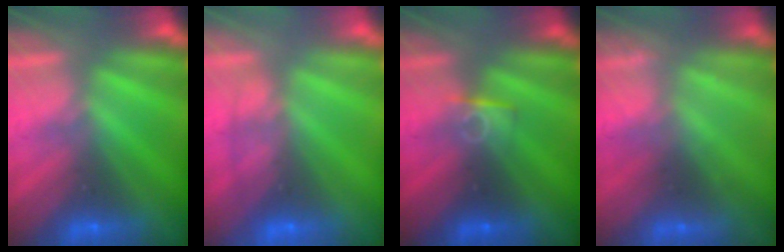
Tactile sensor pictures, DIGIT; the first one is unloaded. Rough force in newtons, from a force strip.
{"total": 1.6}
{"total": 2.7}
{"total": 2.1}